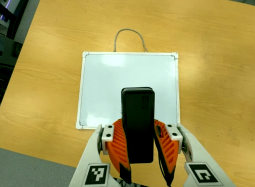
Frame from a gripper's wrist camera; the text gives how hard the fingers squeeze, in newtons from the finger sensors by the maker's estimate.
{"total": 7.9, "left": 6.9, "right": 8.8}